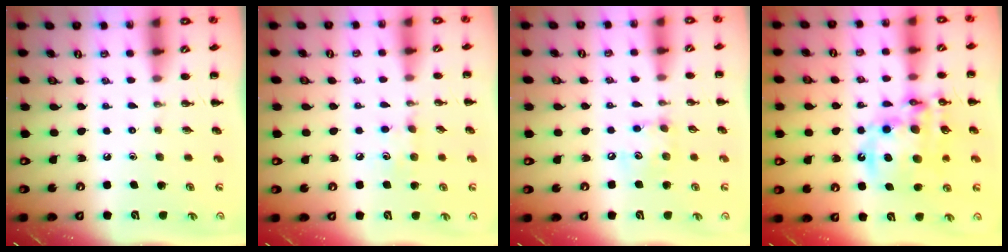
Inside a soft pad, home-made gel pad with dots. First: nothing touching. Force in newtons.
{"total": 7.1, "press": 6.9, "slide": 1.8}
{"total": 7.6, "press": 7.5, "slide": 0.6}
{"total": 17.5, "press": 16.9, "slide": 4.2}